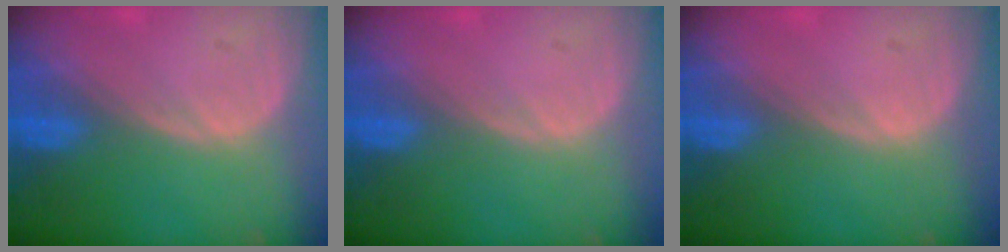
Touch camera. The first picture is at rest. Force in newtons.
{"total": 0.0}
{"total": 0.0}